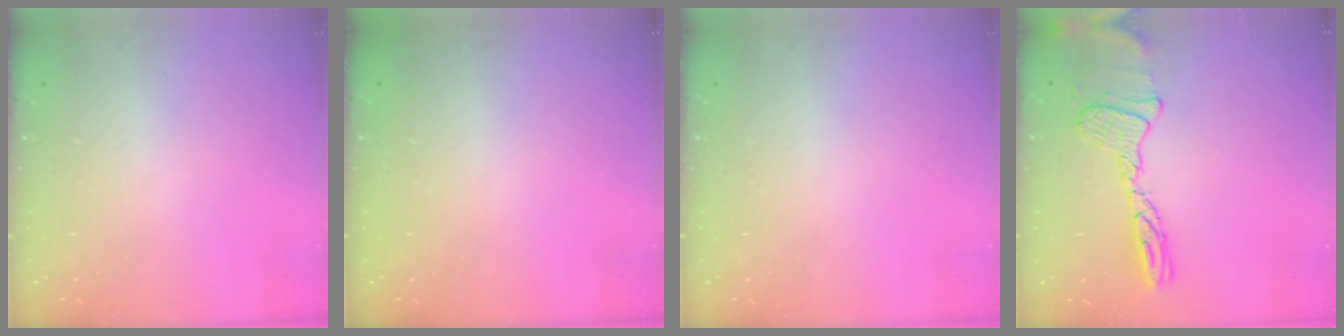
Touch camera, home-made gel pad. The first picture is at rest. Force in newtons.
{"total": 0.0}
{"total": 0.0}
{"total": 12.8, "press": 12.7, "slide": 1.0}